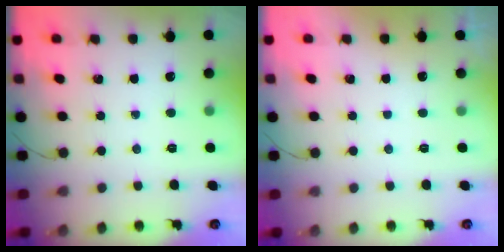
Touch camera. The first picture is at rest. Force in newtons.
{"total": 3.0, "press": 3.0, "slide": 0.1}